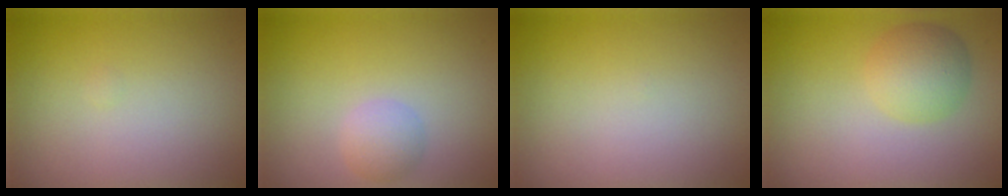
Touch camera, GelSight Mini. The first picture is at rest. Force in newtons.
{"total": 1.9, "press": 1.9, "slide": 0.1}
{"total": 0.0}
{"total": 3.5, "press": 3.5, "slide": 0.1}